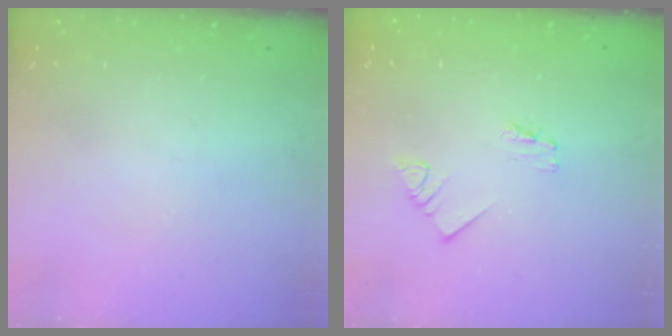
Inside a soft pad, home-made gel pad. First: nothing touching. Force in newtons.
{"total": 1.2, "press": 1.2, "slide": 0.0}